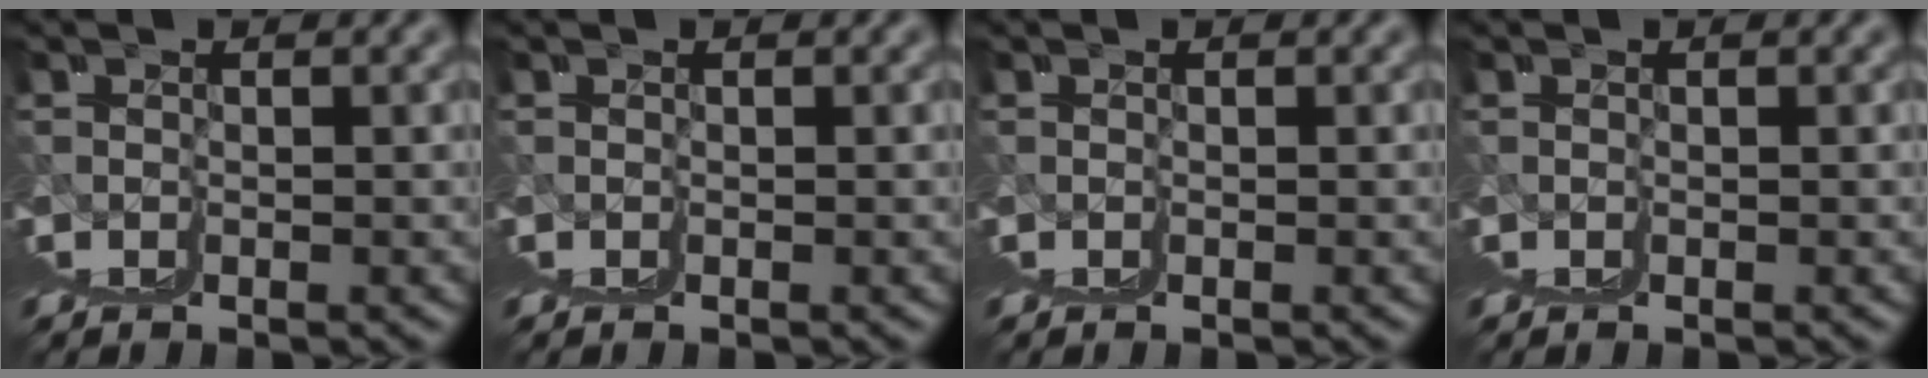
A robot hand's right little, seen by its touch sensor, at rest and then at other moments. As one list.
[{"total": 0.0}, {"total": 0.0}, {"total": 0.0}]